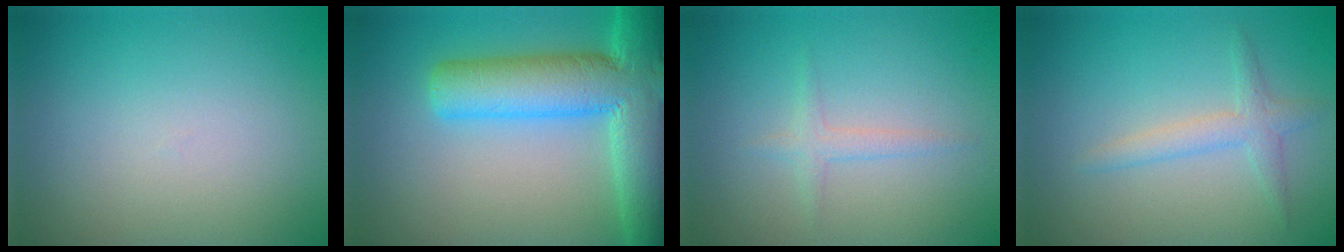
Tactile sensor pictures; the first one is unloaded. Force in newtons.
{"total": 10.3, "press": 10.3, "slide": 0.5}
{"total": 1.3, "press": 1.3, "slide": 0.1}
{"total": 2.0, "press": 2.0, "slide": 0.1}